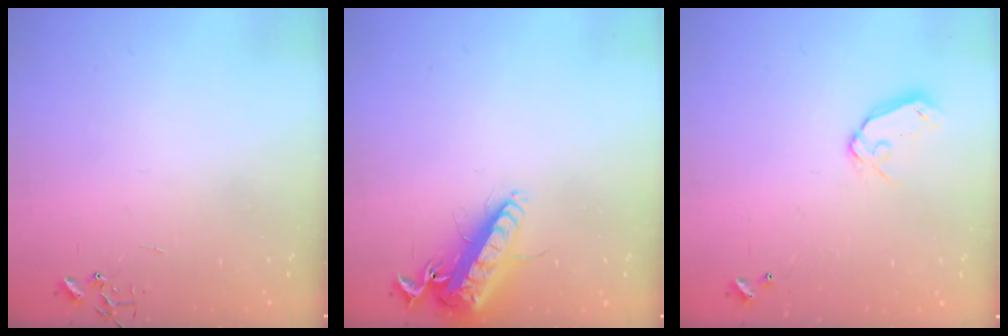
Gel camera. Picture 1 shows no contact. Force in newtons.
{"total": 15.8, "press": 15.5, "slide": 3.1}
{"total": 8.0, "press": 8.0, "slide": 1.0}